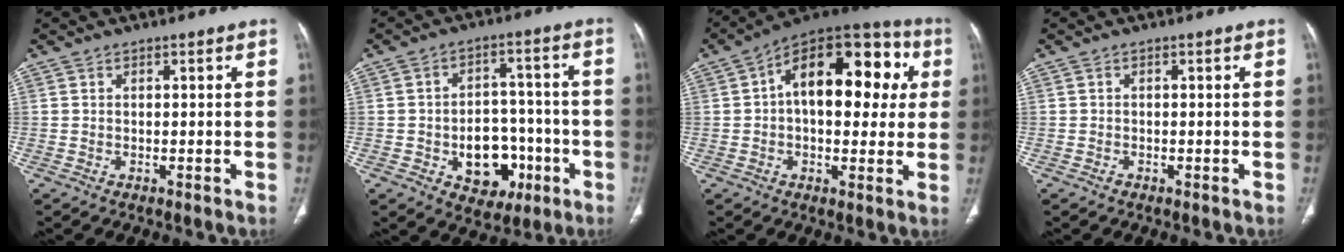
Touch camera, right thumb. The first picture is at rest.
{"total": 12.0, "force": [-3.9, 8.7, 7.2], "torque": [-0.057, 0.039, -0.044]}
{"total": 21.5, "force": [4.0, 11.7, 17.6], "torque": [-0.214, 0.037, 0.046]}
{"total": 0.6, "force": [-0.4, 0.4, 0.2], "torque": [-0.003, 0.001, -0.009]}